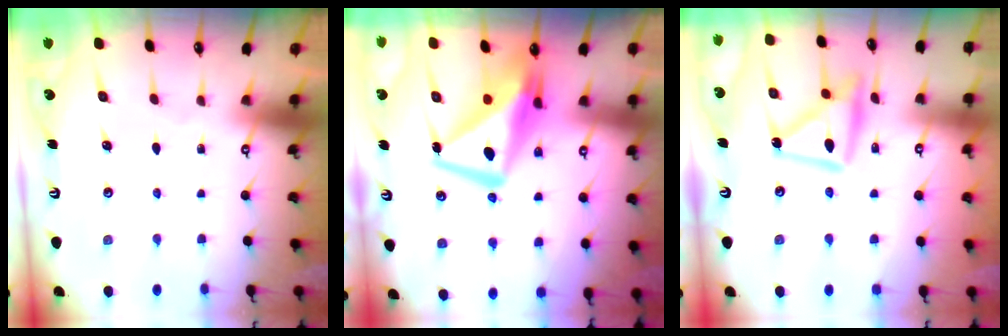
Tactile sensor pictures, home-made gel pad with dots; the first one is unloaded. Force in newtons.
{"total": 11.0, "press": 10.8, "slide": 1.9}
{"total": 14.0, "press": 13.9, "slide": 1.2}